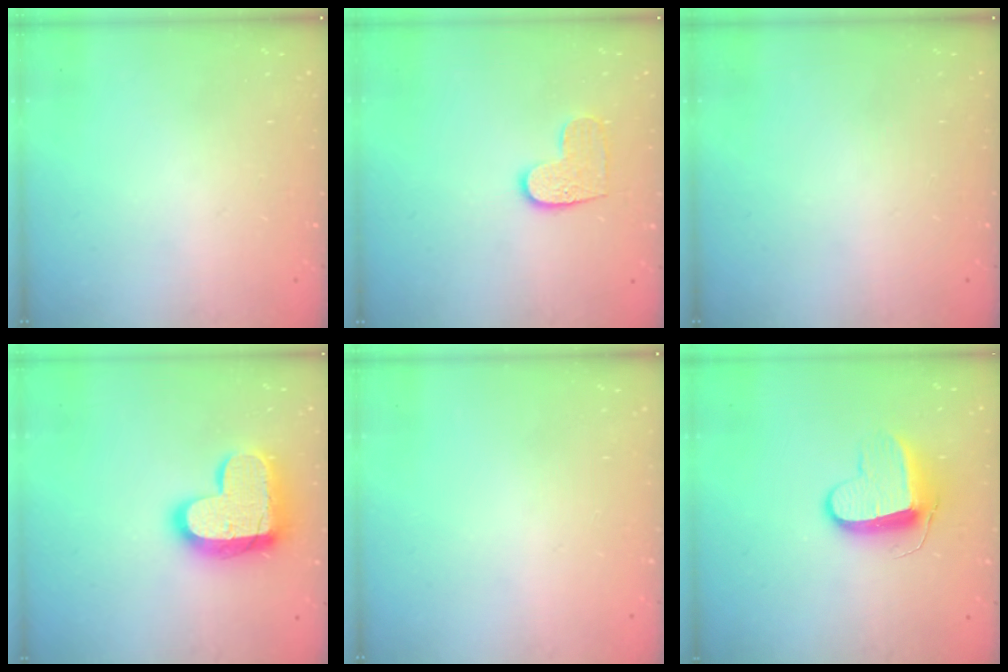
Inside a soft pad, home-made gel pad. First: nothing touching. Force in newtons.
{"total": 7.4, "press": 7.4, "slide": 0.2}
{"total": 0.0}
{"total": 17.7, "press": 17.7, "slide": 1.2}
{"total": 0.0}
{"total": 9.9, "press": 9.9, "slide": 0.1}